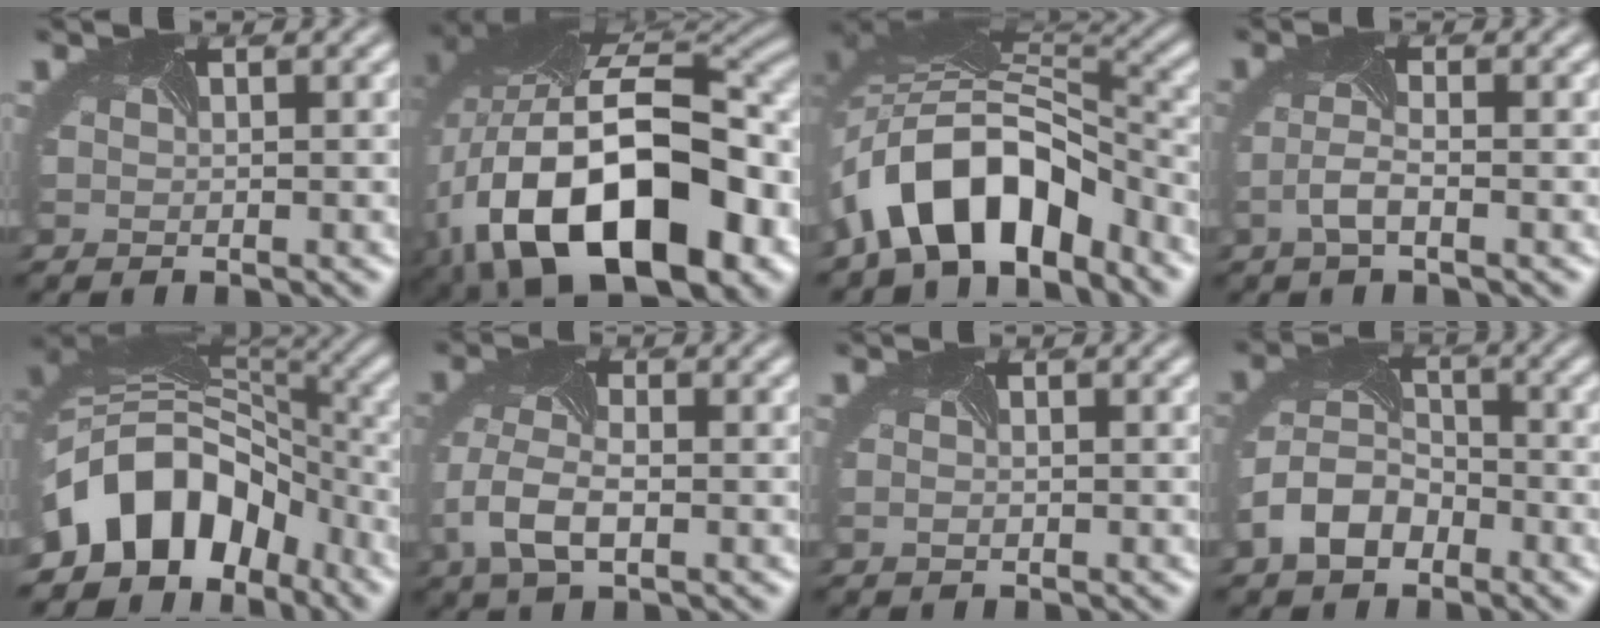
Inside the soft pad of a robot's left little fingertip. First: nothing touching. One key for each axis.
{"total": 18.0, "fx": -4.5, "fy": 10.6, "fz": 13.9, "tx": -0.240, "ty": -0.010, "tz": -0.065}
{"total": 9.2, "fx": -5.1, "fy": 4.8, "fz": 5.9, "tx": -0.098, "ty": 0.016, "tz": -0.098}
{"total": 1.6, "fx": -0.8, "fy": 0.4, "fz": 1.3, "tx": -0.043, "ty": 0.004, "tz": -0.024}
{"total": 10.2, "fx": -4.6, "fy": 7.3, "fz": 5.4, "tx": -0.101, "ty": 0.020, "tz": -0.096}
{"total": 4.4, "fx": -1.3, "fy": 2.5, "fz": 3.4, "tx": -0.093, "ty": 0.004, "tz": -0.030}
{"total": 0.6, "fx": -0.1, "fy": 0.5, "fz": 0.3, "tx": -0.002, "ty": 0.003, "tz": -0.001}
{"total": 4.7, "fx": -2.6, "fy": 3.3, "fz": 2.2, "tx": -0.054, "ty": 0.006, "tz": -0.058}